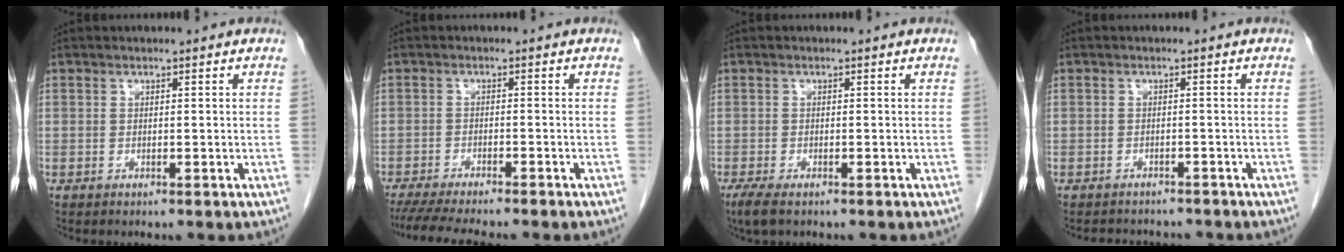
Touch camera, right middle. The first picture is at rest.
{"total": 9.8, "force": [-8.4, 0.3, 4.9], "torque": [-0.064, -0.018, -0.131]}
{"total": 2.9, "force": [-2.0, 0.9, 2.0], "torque": [-0.047, -0.010, -0.033]}
{"total": 4.6, "force": [-4.2, 1.7, 0.6], "torque": [-0.005, 0.000, -0.056]}